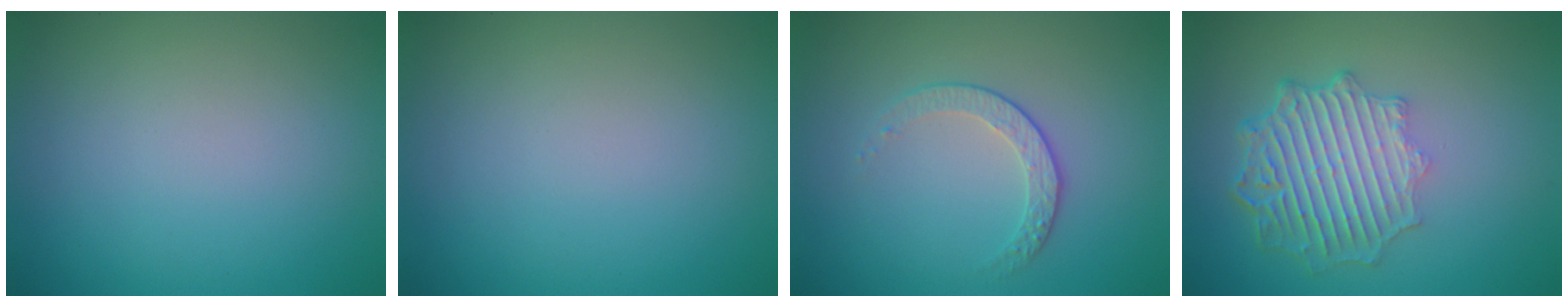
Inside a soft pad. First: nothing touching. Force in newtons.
{"total": 0.0}
{"total": 1.8, "press": 1.3, "slide": 1.3}
{"total": 6.2, "press": 4.7, "slide": 4.1}